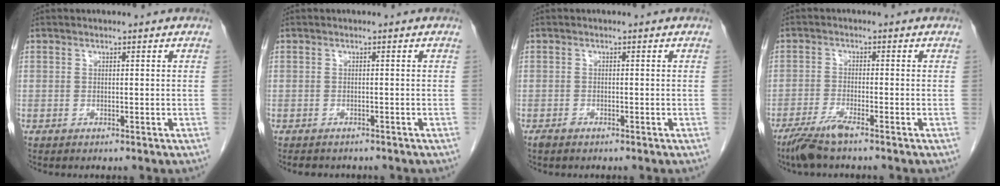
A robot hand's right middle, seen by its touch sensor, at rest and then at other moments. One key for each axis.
{"total": 4.2, "fx": -3.5, "fy": 1.7, "fz": 1.3, "tx": -0.019, "ty": -0.003, "tz": -0.041}
{"total": 1.0, "fx": -0.8, "fy": 0.4, "fz": 0.5, "tx": -0.015, "ty": -0.002, "tz": -0.014}
{"total": 4.7, "fx": -3.6, "fy": 0.1, "fz": 3.0, "tx": -0.067, "ty": -0.014, "tz": -0.072}